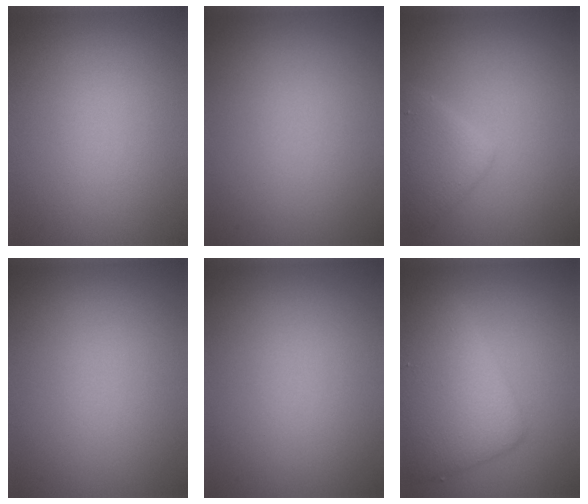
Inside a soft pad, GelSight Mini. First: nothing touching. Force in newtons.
{"total": 0.0}
{"total": 2.8, "press": 2.8, "slide": 0.2}
{"total": 0.0}
{"total": 0.0}
{"total": 6.5, "press": 6.5, "slide": 0.4}